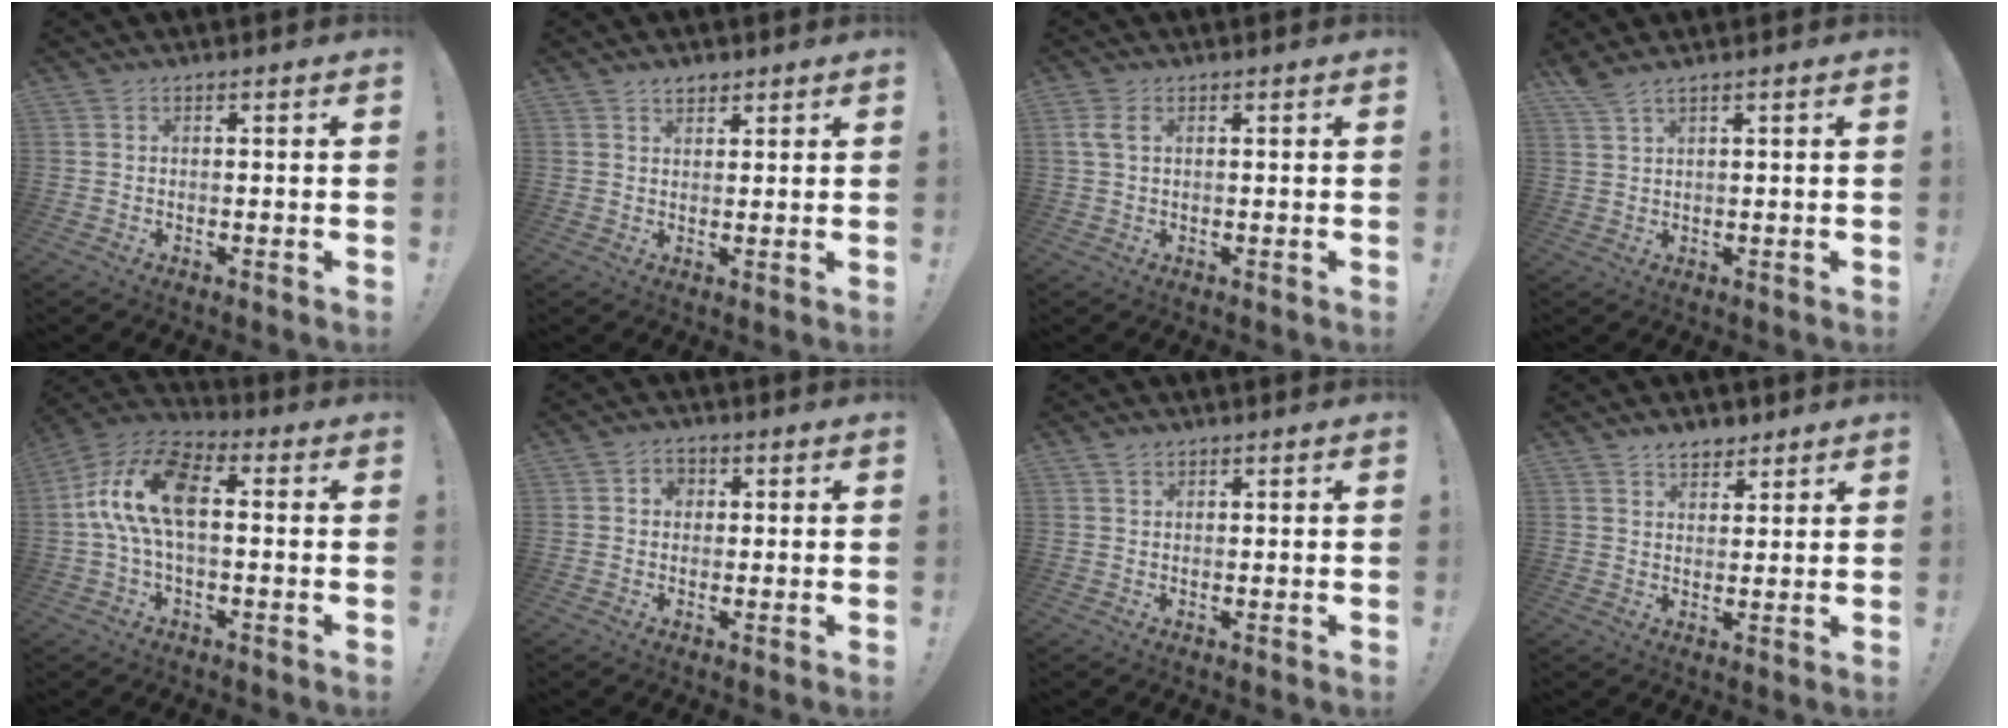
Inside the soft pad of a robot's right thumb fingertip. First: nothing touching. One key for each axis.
{"total": 2.8, "fx": 2.2, "fy": 1.4, "fz": 0.8, "tx": -0.001, "ty": -0.016, "tz": 0.038}
{"total": 3.4, "fx": 1.2, "fy": 1.9, "fz": 2.6, "tx": -0.058, "ty": 0.007, "tz": 0.025}
{"total": 2.7, "fx": 2.1, "fy": 0.1, "fz": 1.7, "tx": -0.041, "ty": -0.010, "tz": 0.040}
{"total": 15.0, "fx": 1.5, "fy": 7.4, "fz": 13.0, "tx": -0.255, "ty": 0.010, "tz": 0.028}
{"total": 3.4, "fx": 0.3, "fy": 3.0, "fz": 1.5, "tx": -0.023, "ty": 0.003, "tz": 0.004}
{"total": 1.3, "fx": 1.1, "fy": 0.6, "fz": 0.5, "tx": -0.008, "ty": -0.003, "tz": 0.020}
{"total": 4.6, "fx": 3.7, "fy": 2.5, "fz": 1.0, "tx": -0.005, "ty": -0.022, "tz": 0.067}